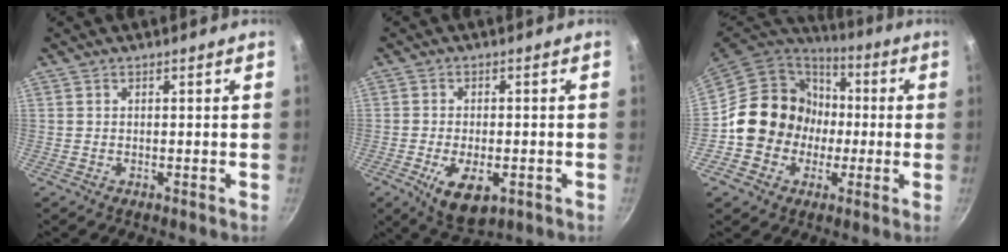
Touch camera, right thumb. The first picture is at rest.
{"total": 8.8, "force": [-3.1, 4.4, 7.0], "torque": [-0.109, 0.000, -0.041]}
{"total": 16.3, "force": [-1.1, 15.1, 6.1], "torque": [-0.064, 0.042, -0.019]}